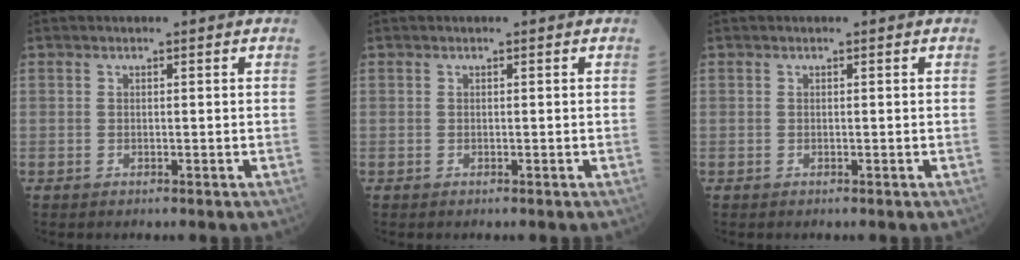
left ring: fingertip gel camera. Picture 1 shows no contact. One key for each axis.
{"total": 0.0}
{"total": 0.0}